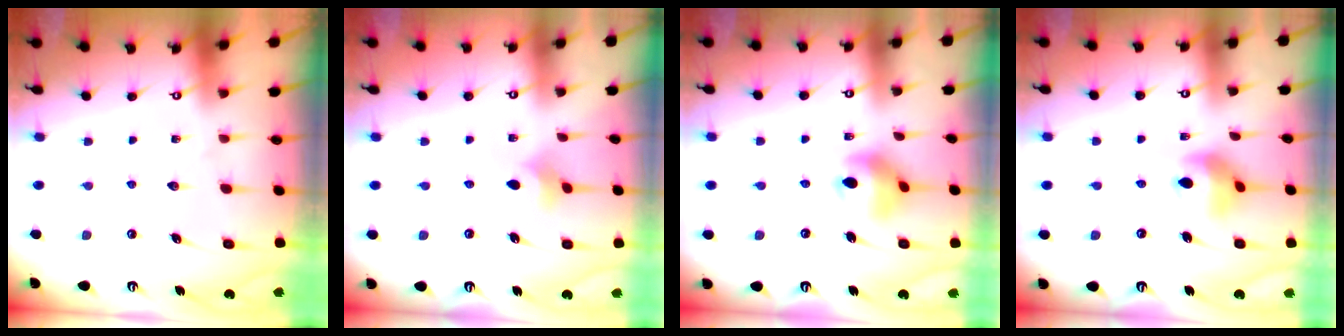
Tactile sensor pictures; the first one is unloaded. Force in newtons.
{"total": 2.1, "press": 2.0, "slide": 0.6}
{"total": 8.3, "press": 8.2, "slide": 0.9}
{"total": 6.9, "press": 6.9, "slide": 0.5}